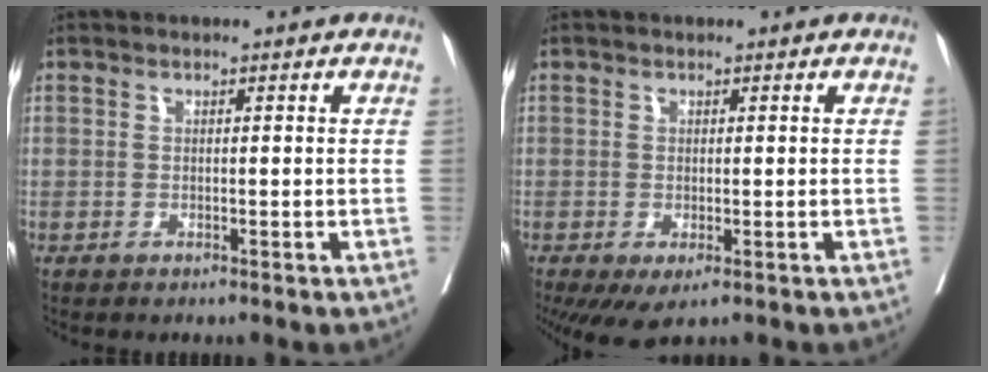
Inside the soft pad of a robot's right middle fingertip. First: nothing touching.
{"total": 4.7, "force": [-2.2, 2.0, 3.6], "torque": [-0.050, -0.014, -0.031]}